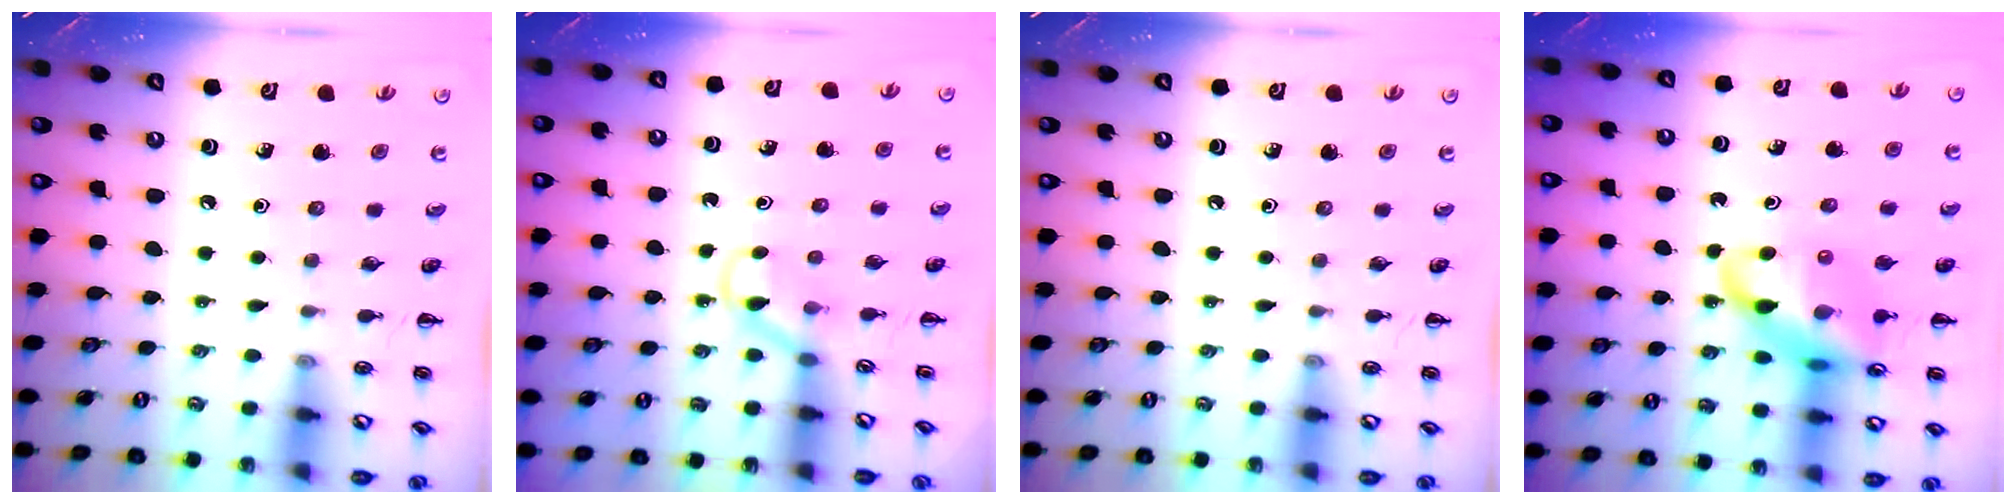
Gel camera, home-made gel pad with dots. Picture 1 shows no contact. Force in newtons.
{"total": 3.4, "press": 3.1, "slide": 1.3}
{"total": 0.0}
{"total": 15.6, "press": 15.3, "slide": 3.2}